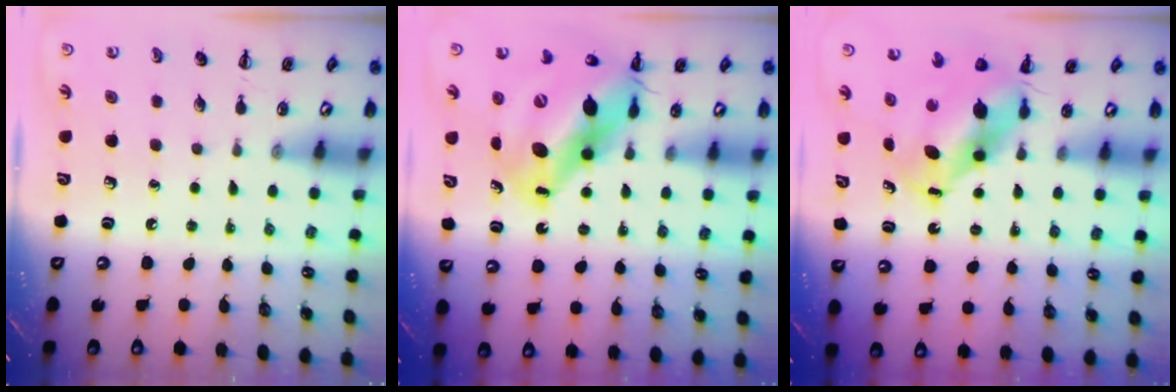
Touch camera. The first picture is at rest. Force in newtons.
{"total": 14.5, "press": 14.0, "slide": 3.8}
{"total": 6.3, "press": 6.1, "slide": 1.6}